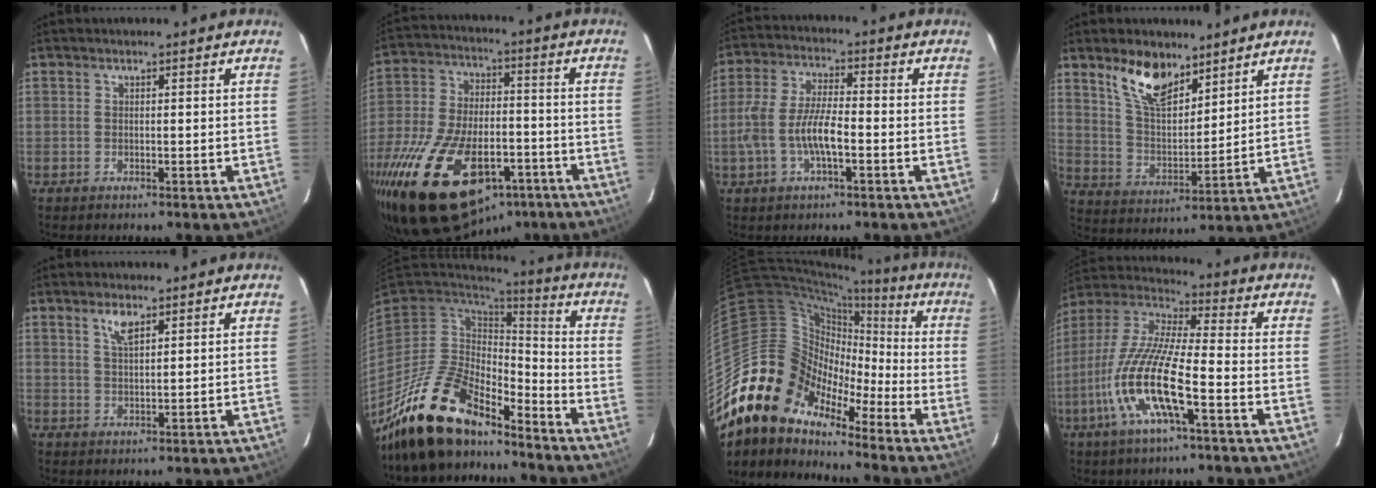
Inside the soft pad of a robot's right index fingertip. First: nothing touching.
{"total": 31.5, "force": [-17.3, 16.2, 20.8], "torque": [-0.430, -0.033, -0.269]}
{"total": 9.5, "force": [-2.7, 3.1, 8.5], "torque": [-0.178, 0.004, -0.051]}
{"total": 11.6, "force": [8.1, 5.1, 6.6], "torque": [-0.115, 0.000, 0.157]}
{"total": 3.5, "force": [2.2, 1.1, 2.5], "torque": [-0.044, 0.001, 0.042]}
{"total": 19.6, "force": [-15.4, 7.4, 9.7], "torque": [-0.202, -0.020, -0.271]}
{"total": 13.6, "force": [-10.1, 8.5, 3.1], "torque": [-0.062, 0.038, -0.210]}
{"total": 16.1, "force": [-6.2, 2.9, 14.6], "torque": [-0.300, -0.014, -0.127]}